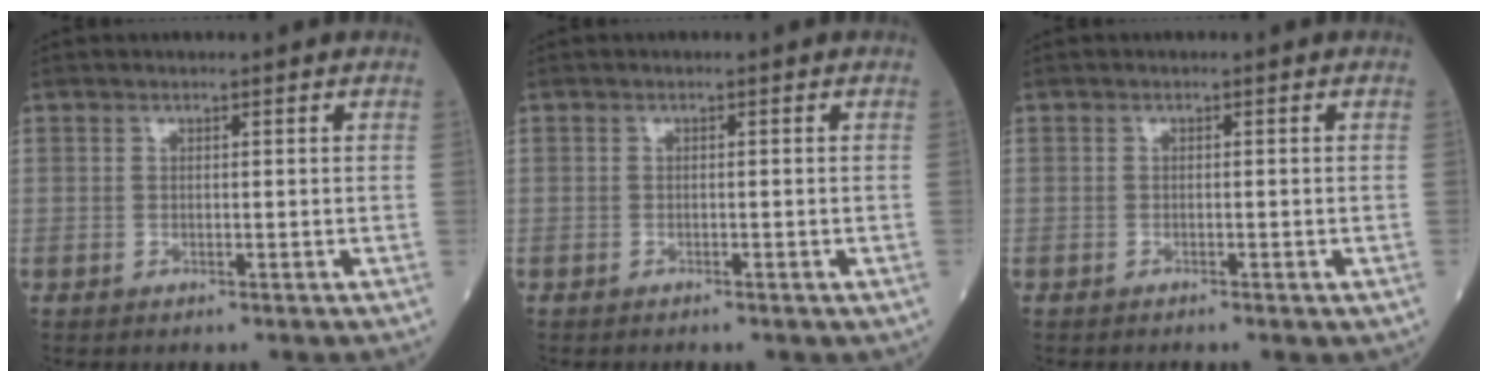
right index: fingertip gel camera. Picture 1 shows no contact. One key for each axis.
{"total": 1.2, "fx": -0.8, "fy": 0.5, "fz": 0.7, "tx": -0.011, "ty": -0.001, "tz": -0.008}
{"total": 1.1, "fx": -0.7, "fy": 0.3, "fz": 0.8, "tx": -0.012, "ty": -0.001, "tz": -0.008}